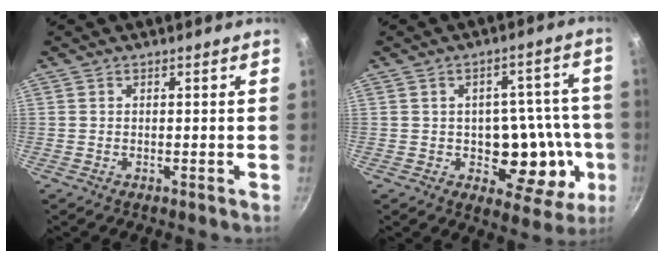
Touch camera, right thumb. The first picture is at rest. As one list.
[{"total": 14.7, "force": [-3.1, 9.6, 10.7], "torque": [-0.084, 0.016, -0.037]}]